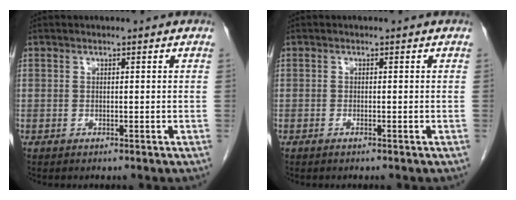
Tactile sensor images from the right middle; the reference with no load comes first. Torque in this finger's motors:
{"motor_torque": [-0.50, 0.05, -0.01, -0.01]}